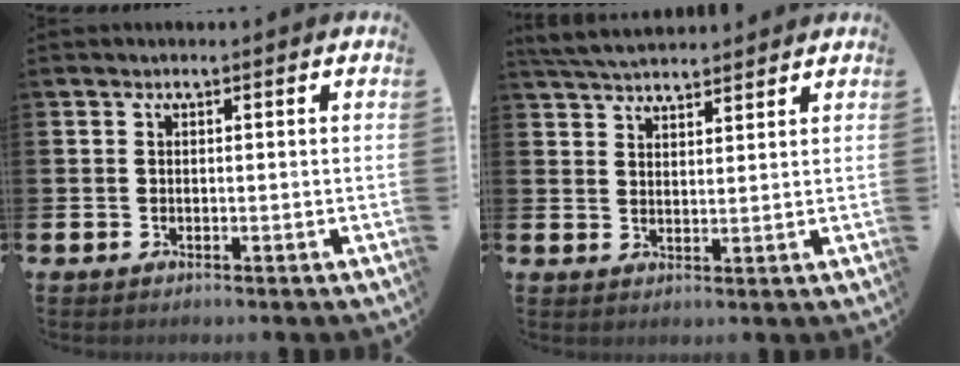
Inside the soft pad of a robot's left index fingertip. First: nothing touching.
{"total": 4.5, "force": [4.4, 0.7, 0.6], "torque": [-0.029, -0.017, 0.083]}